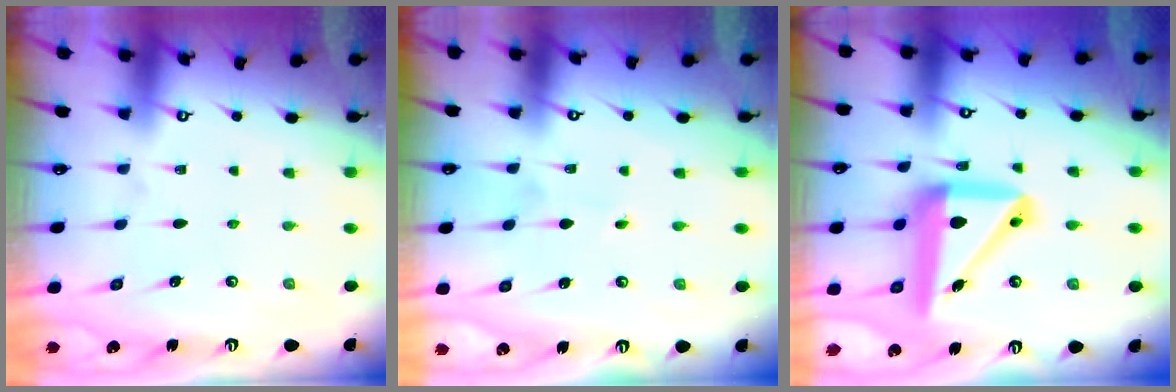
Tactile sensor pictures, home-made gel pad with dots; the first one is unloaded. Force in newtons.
{"total": 2.0, "press": 2.0, "slide": 0.1}
{"total": 16.8, "press": 16.6, "slide": 2.5}